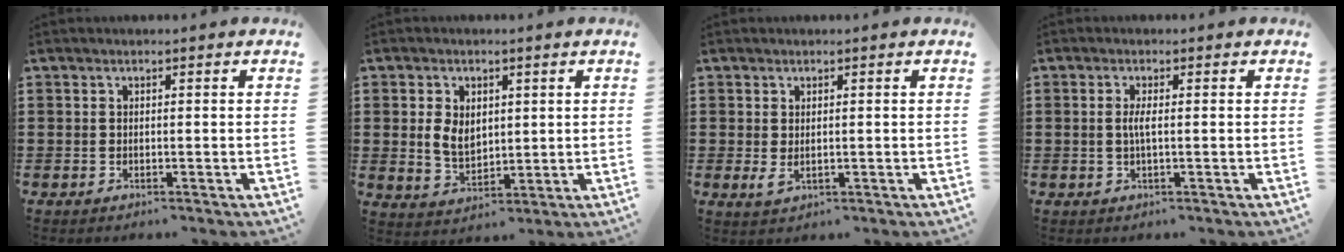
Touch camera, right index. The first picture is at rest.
{"total": 5.0, "force": [0.9, 3.6, 3.3], "torque": [-0.082, 0.008, 0.013]}
{"total": 1.7, "force": [0.0, 0.8, 1.5], "torque": [-0.029, 0.000, 0.001]}
{"total": 2.1, "force": [-0.1, 0.2, 2.1], "torque": [-0.049, -0.006, -0.006]}